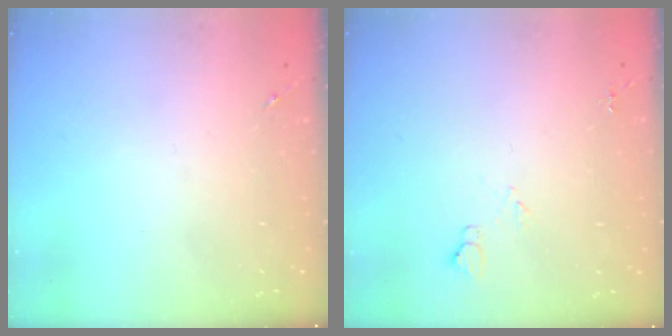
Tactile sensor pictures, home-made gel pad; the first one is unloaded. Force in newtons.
{"total": 5.5, "press": 5.4, "slide": 0.7}